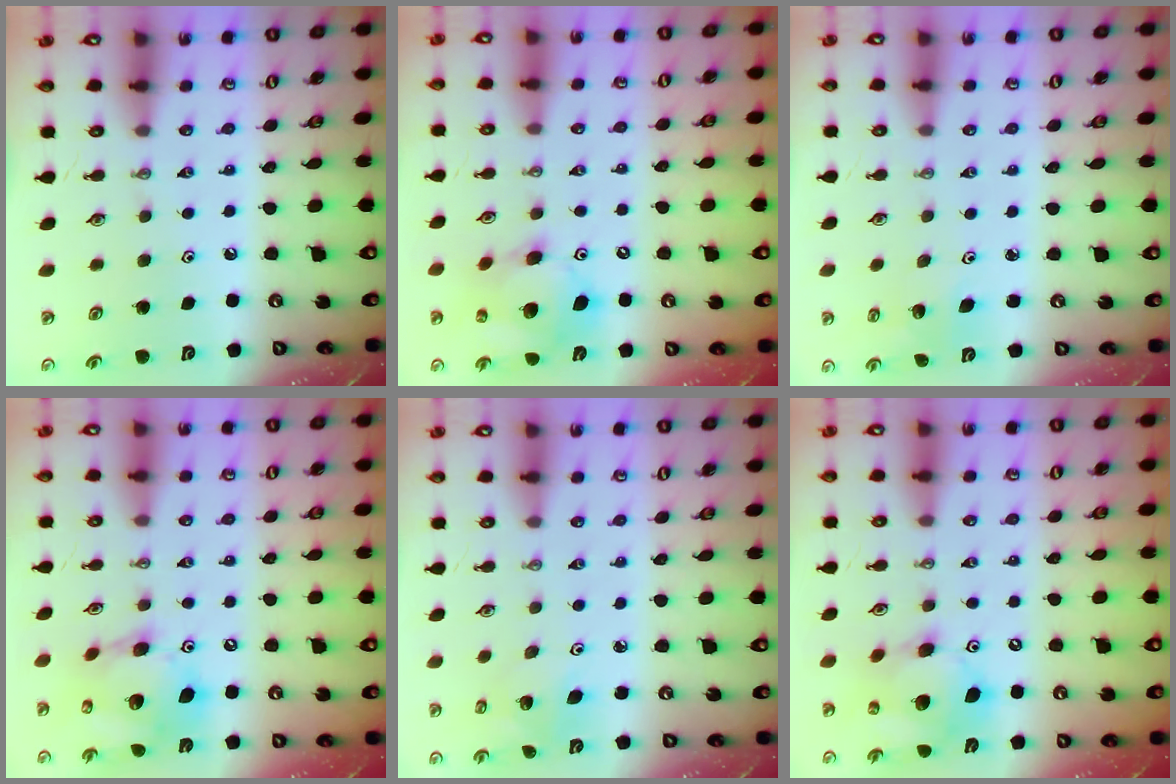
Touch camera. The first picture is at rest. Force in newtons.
{"total": 13.3, "press": 13.1, "slide": 2.3}
{"total": 3.0, "press": 2.2, "slide": 2.0}
{"total": 16.0, "press": 15.8, "slide": 2.0}
{"total": 3.5, "press": 3.5, "slide": 0.2}
{"total": 13.3, "press": 13.1, "slide": 2.3}